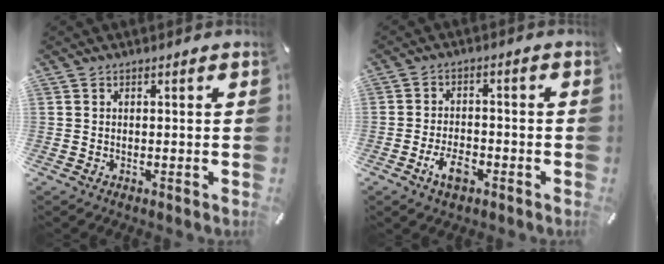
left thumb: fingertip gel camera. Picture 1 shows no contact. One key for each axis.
{"total": 6.0, "fx": -3.2, "fy": 3.0, "fz": 4.1, "tx": -0.088, "ty": 0.012, "tz": -0.061}